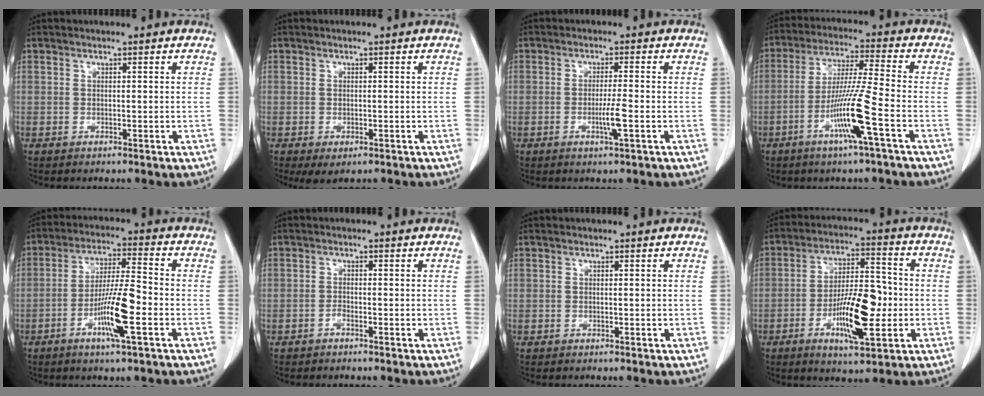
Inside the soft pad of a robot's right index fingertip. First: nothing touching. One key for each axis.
{"total": 2.5, "fx": -1.4, "fy": 1.3, "fz": 1.7, "tx": -0.024, "ty": -0.006, "tz": -0.009}
{"total": 3.6, "fx": -1.1, "fy": -0.3, "fz": 3.5, "tx": -0.065, "ty": -0.007, "tz": -0.020}
{"total": 10.9, "fx": -4.4, "fy": -1.0, "fz": 9.9, "tx": -0.195, "ty": -0.010, "tz": -0.086}
{"total": 10.0, "fx": -3.6, "fy": 0.5, "fz": 9.3, "tx": -0.174, "ty": -0.006, "tz": -0.068}
{"total": 0.8, "fx": -0.6, "fy": 0.2, "fz": 0.4, "tx": -0.005, "ty": 0.003, "tz": -0.010}
{"total": 0.0}
{"total": 12.4, "fx": -3.1, "fy": 3.5, "fz": 11.5, "tx": -0.203, "ty": 0.003, "tz": -0.050}